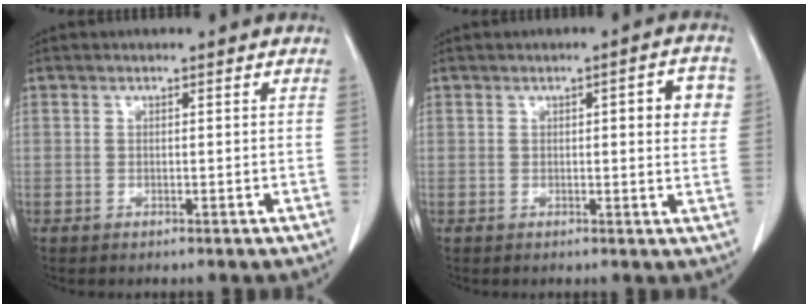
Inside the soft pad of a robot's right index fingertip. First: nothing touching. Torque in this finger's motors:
{"motor_torque": [0.11, 0.07, 0.07, 0.03]}